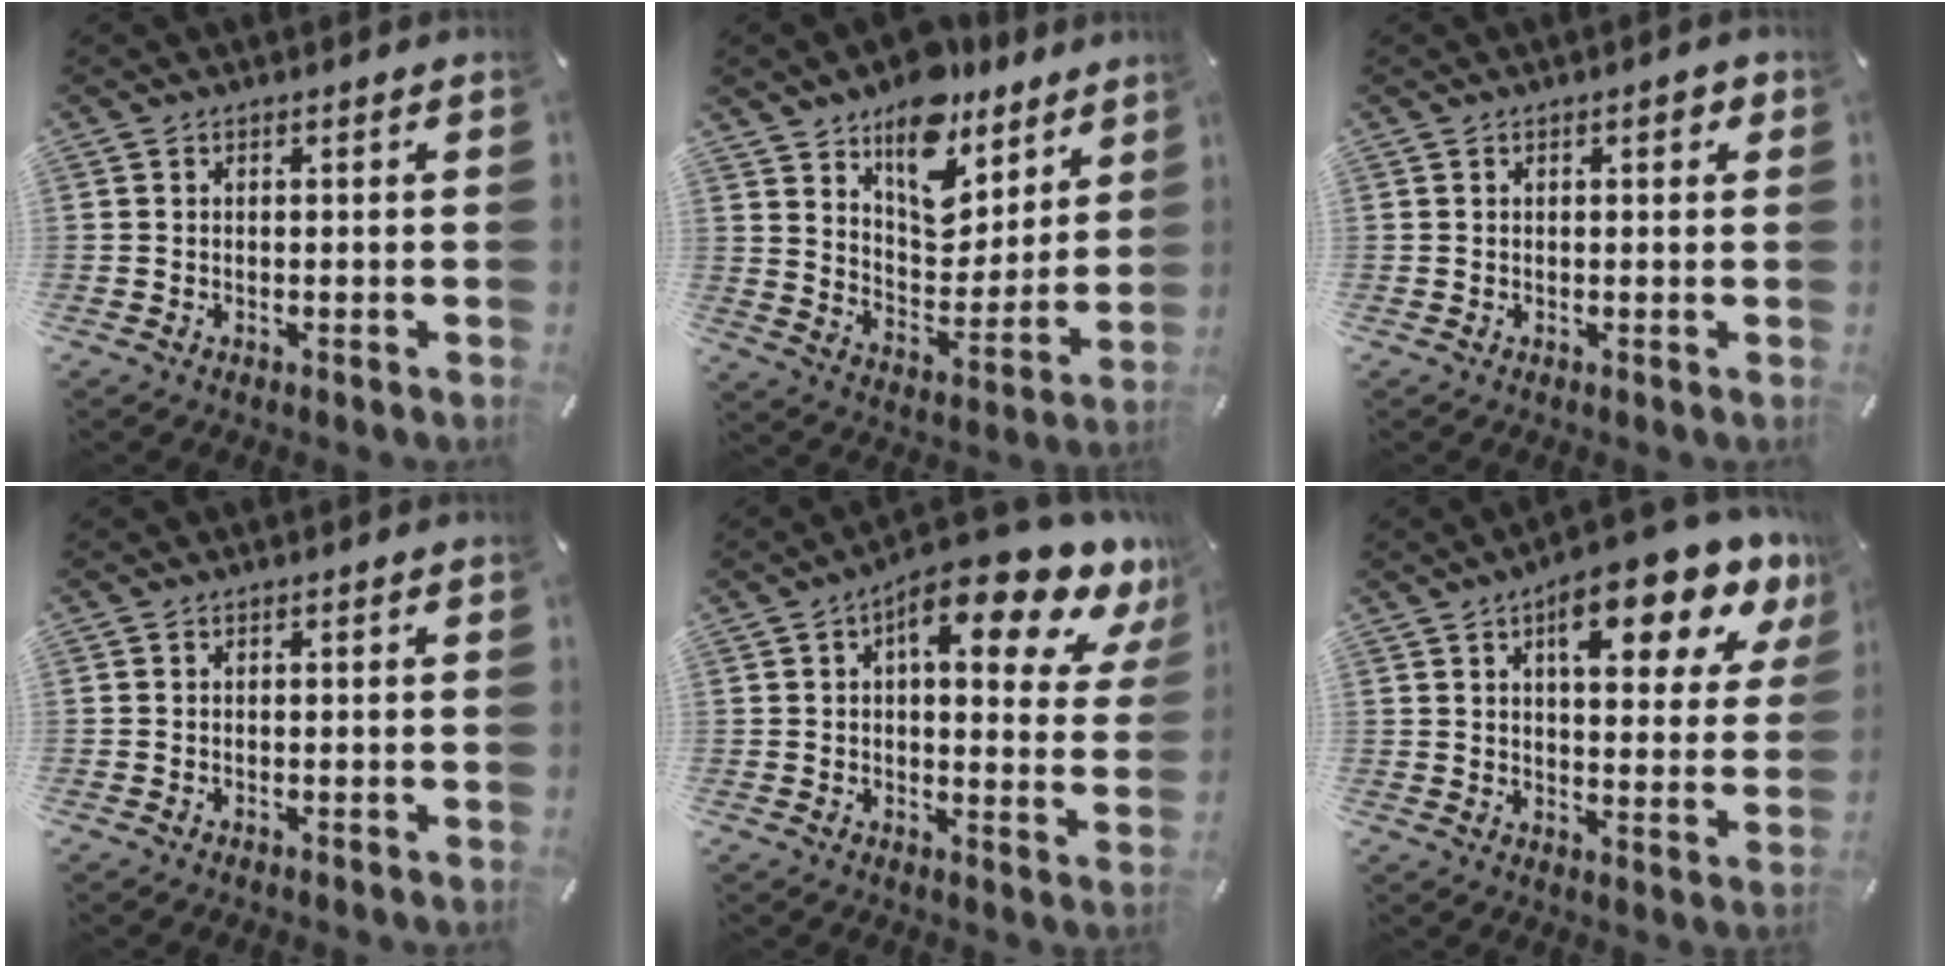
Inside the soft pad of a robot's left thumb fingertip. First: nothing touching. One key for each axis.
{"total": 14.9, "fx": 11.1, "fy": 8.4, "fz": 5.4, "tx": -0.078, "ty": -0.098, "tz": 0.198}
{"total": 1.6, "fx": 0.6, "fy": 0.7, "fz": 1.2, "tx": -0.009, "ty": 0.000, "tz": 0.005}
{"total": 0.0}
{"total": 16.8, "fx": 10.0, "fy": 5.7, "fz": 12.3, "tx": -0.169, "ty": -0.065, "tz": 0.156}
{"total": 15.8, "fx": 9.8, "fy": 5.9, "fz": 11.0, "tx": -0.146, "ty": -0.055, "tz": 0.156}